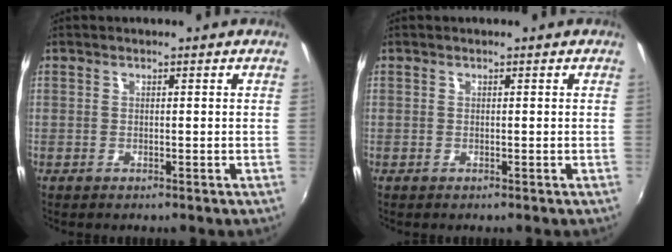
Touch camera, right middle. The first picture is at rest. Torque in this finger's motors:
{"motor_torque": [0.00, -0.01, 0.00, 0.00]}